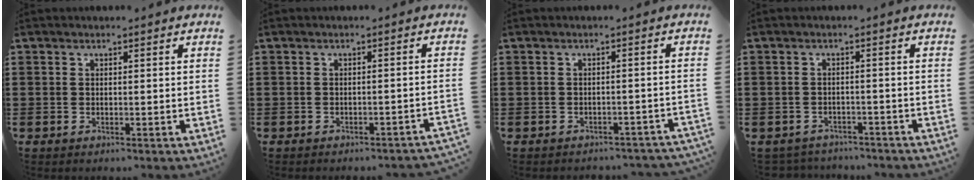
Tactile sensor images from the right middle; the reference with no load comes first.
{"total": 1.2, "force": [-1.1, 0.0, 0.3], "torque": [-0.008, 0.002, -0.023]}
{"total": 1.8, "force": [-1.7, 0.2, 0.1], "torque": [-0.008, 0.000, -0.037]}
{"total": 2.1, "force": [-2.0, 0.4, -0.2], "torque": [-0.005, 0.001, -0.046]}